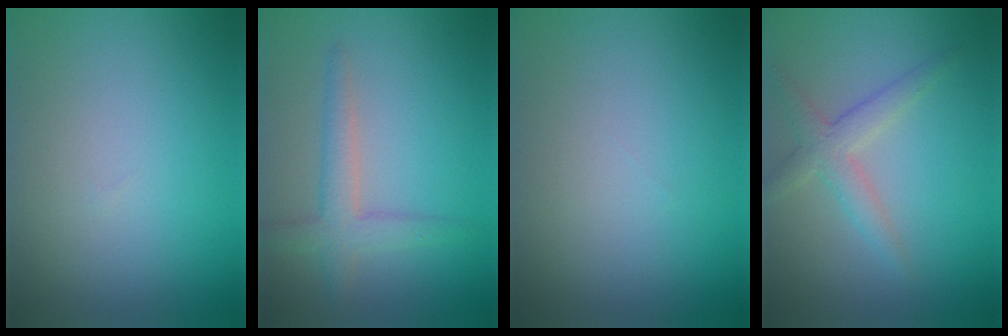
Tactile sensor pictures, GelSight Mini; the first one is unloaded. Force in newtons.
{"total": 3.0, "press": 3.0, "slide": 0.1}
{"total": 0.0}
{"total": 2.7, "press": 2.7, "slide": 0.1}